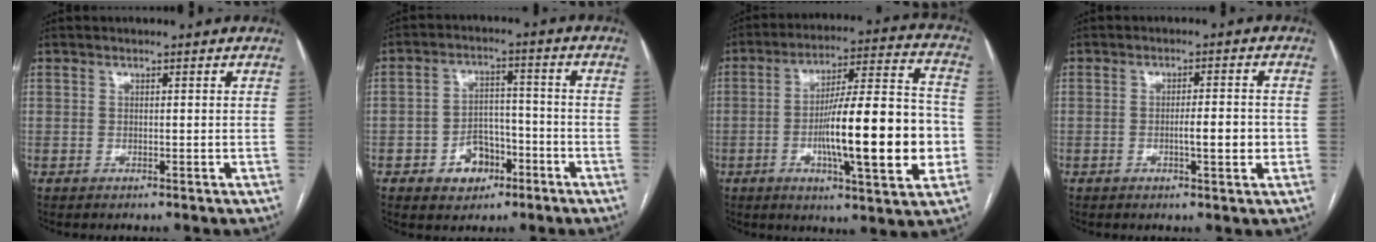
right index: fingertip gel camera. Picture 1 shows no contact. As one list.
[{"total": 6.7, "force": [-3.3, 4.7, 3.5], "torque": [-0.060, 0.021, -0.046]}, {"total": 20.1, "force": [-3.8, 3.0, 19.5], "torque": [-0.296, 0.013, -0.054]}, {"total": 4.6, "force": [-0.9, 0.7, 4.5], "torque": [-0.072, -0.001, -0.010]}]